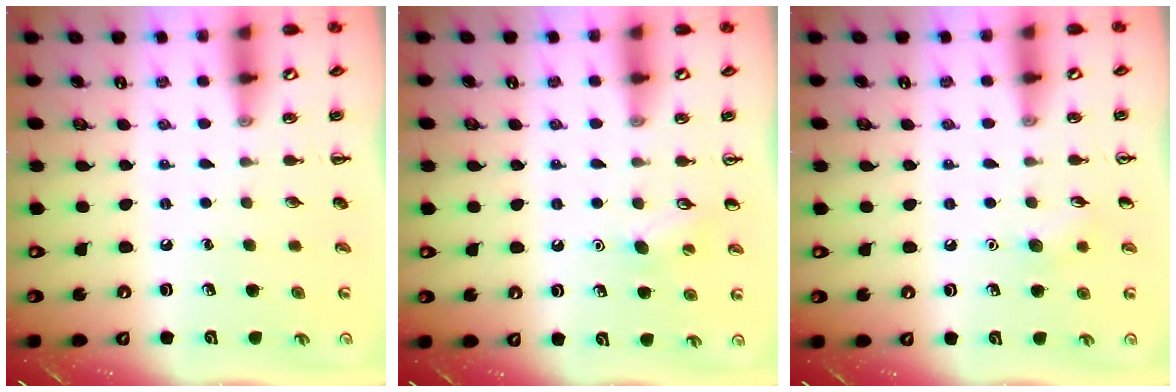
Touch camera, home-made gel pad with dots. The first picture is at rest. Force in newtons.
{"total": 5.8, "press": 5.6, "slide": 1.6}
{"total": 5.3, "press": 5.0, "slide": 1.6}